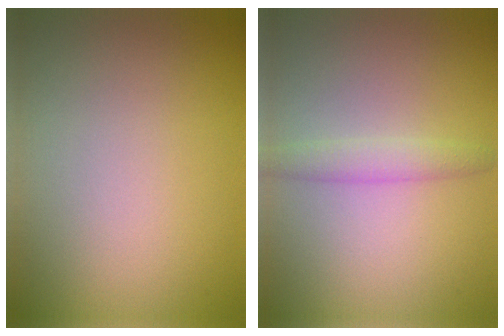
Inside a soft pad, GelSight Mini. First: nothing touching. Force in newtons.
{"total": 1.8, "press": 1.8, "slide": 0.1}